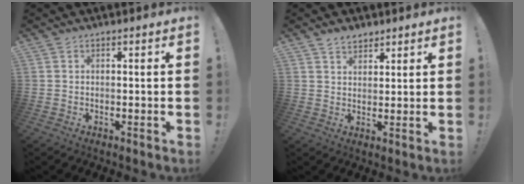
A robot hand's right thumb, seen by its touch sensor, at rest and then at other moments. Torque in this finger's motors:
{"motor_torque": [-0.14, 0.18, 0.22, 0.10, 0.00]}